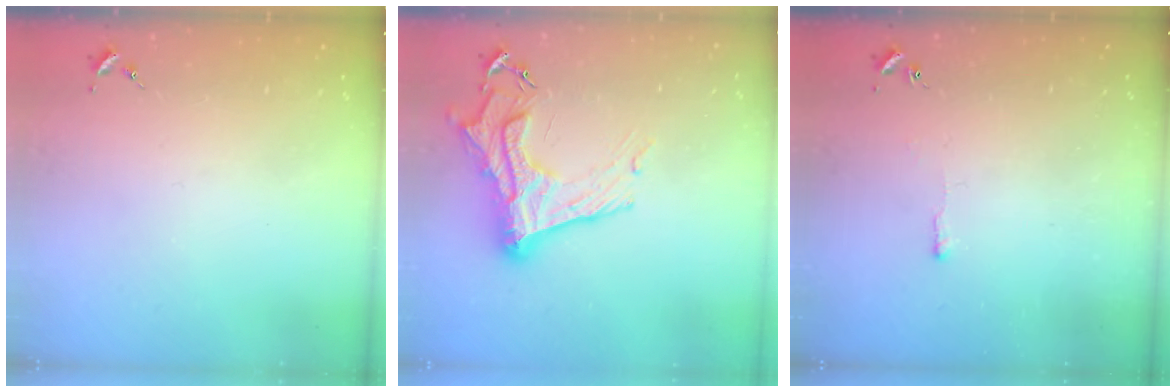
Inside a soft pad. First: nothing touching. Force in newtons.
{"total": 17.3, "press": 17.3, "slide": 1.4}
{"total": 2.6, "press": 2.6, "slide": 0.4}